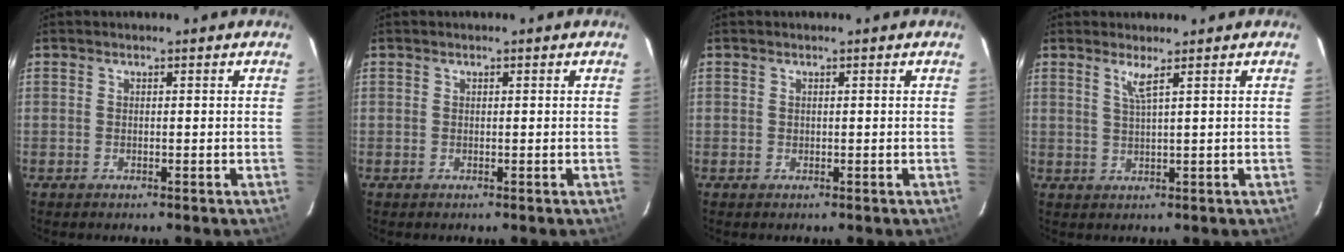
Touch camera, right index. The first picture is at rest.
{"total": 0.0}
{"total": 0.0}
{"total": 2.3, "force": [1.4, -0.6, 1.8], "torque": [-0.036, -0.008, 0.026]}